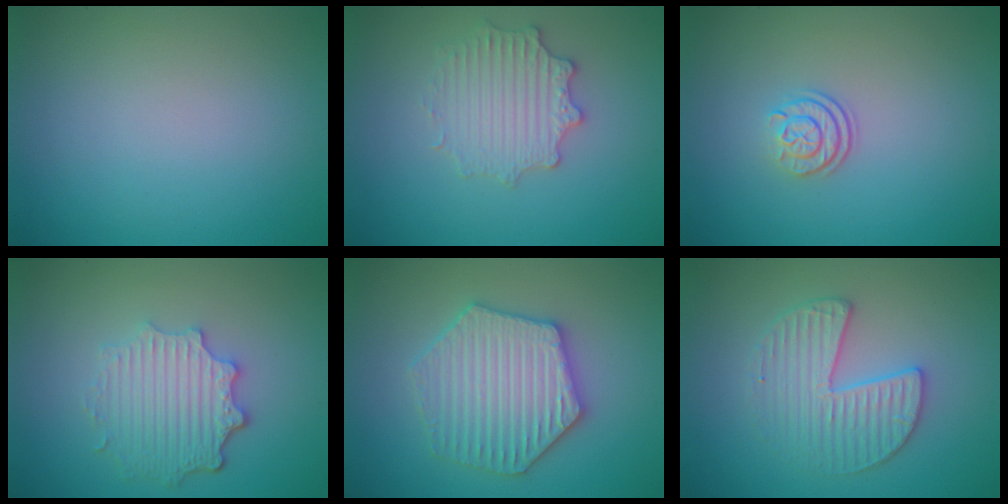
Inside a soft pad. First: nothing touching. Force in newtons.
{"total": 2.9, "press": 2.9, "slide": 0.6}
{"total": 2.3, "press": 1.7, "slide": 1.6}
{"total": 4.6, "press": 3.6, "slide": 2.8}
{"total": 6.2, "press": 6.1, "slide": 1.1}
{"total": 3.5, "press": 3.4, "slide": 0.4}